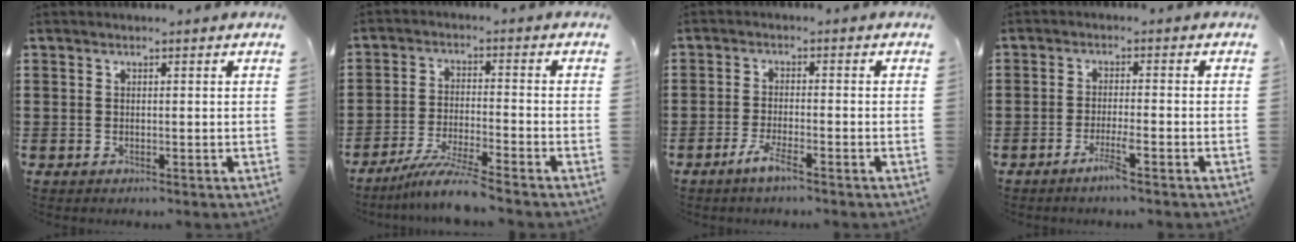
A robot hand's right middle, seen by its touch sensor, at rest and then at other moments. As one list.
[{"total": 6.4, "force": [-5.6, -0.4, 3.2], "torque": [-0.068, -0.018, -0.107]}, {"total": 3.6, "force": [-2.5, 0.2, 2.6], "torque": [-0.057, -0.003, -0.048]}, {"total": 3.3, "force": [-2.3, -0.1, 2.4], "torque": [-0.047, -0.005, -0.042]}]